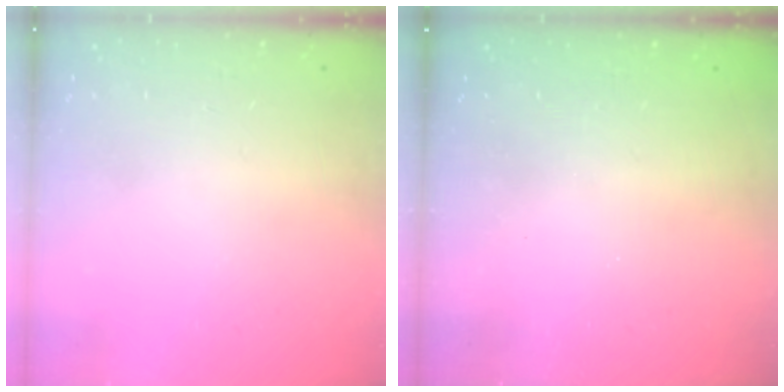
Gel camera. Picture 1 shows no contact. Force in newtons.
{"total": 2.4, "press": 2.3, "slide": 0.8}